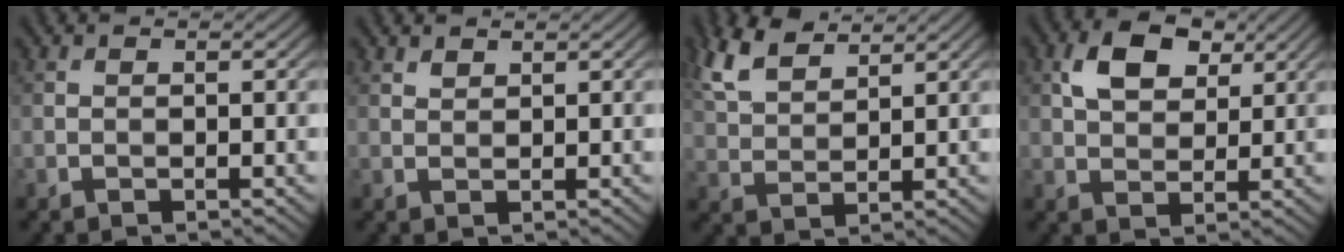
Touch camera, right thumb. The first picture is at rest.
{"total": 1.2, "force": [1.0, 0.5, 0.4], "torque": [-0.011, 0.000, 0.024]}
{"total": 7.0, "force": [4.9, 2.9, 4.1], "torque": [-0.107, 0.015, 0.105]}
{"total": 6.3, "force": [2.7, 4.0, 4.0], "torque": [-0.077, 0.003, 0.047]}